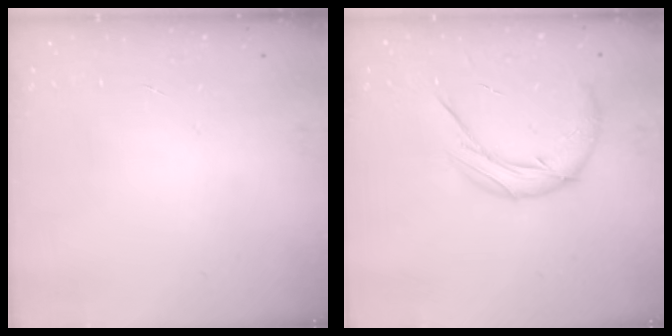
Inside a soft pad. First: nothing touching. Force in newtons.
{"total": 11.6, "press": 11.5, "slide": 1.5}